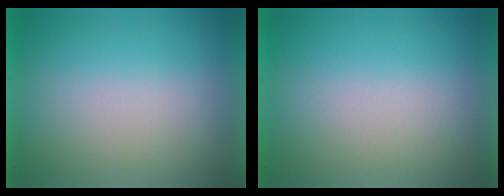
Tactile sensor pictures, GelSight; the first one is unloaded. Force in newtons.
{"total": 0.0}